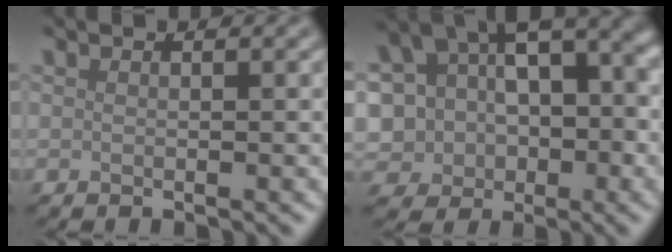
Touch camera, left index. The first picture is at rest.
{"total": 11.0, "force": [1.3, 8.5, 7.0], "torque": [-0.127, 0.018, 0.020]}